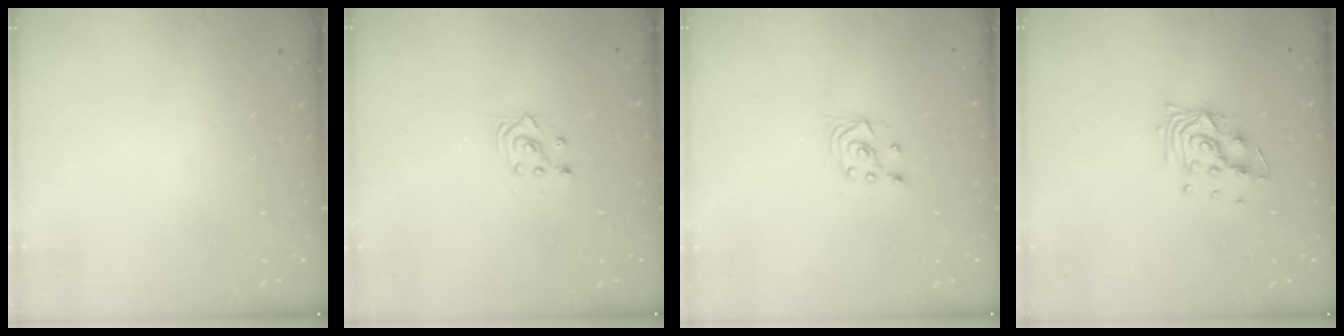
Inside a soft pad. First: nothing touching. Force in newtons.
{"total": 2.3, "press": 2.3, "slide": 0.3}
{"total": 2.9, "press": 2.7, "slide": 1.0}
{"total": 8.9, "press": 8.9, "slide": 0.7}